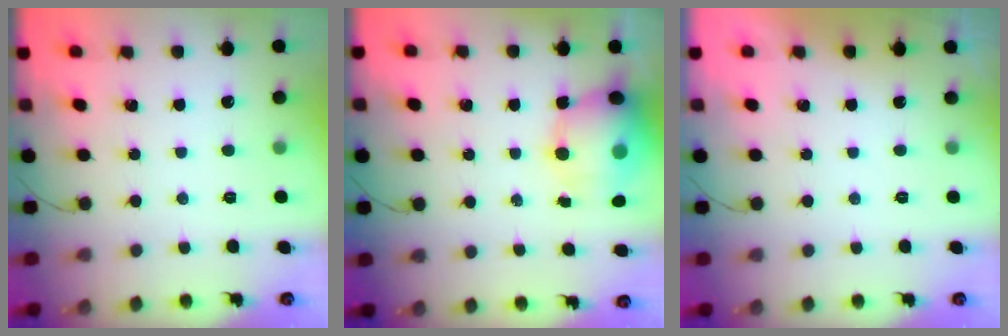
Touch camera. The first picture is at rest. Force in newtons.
{"total": 14.6, "press": 14.0, "slide": 3.9}
{"total": 0.0}